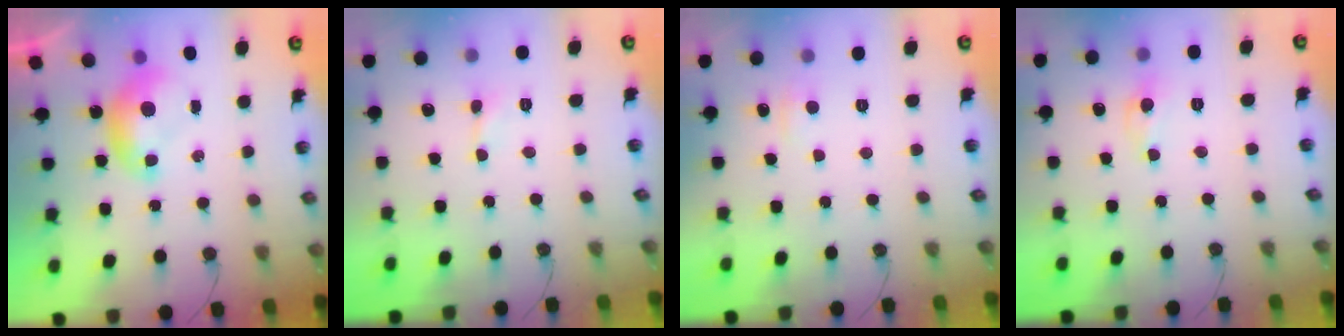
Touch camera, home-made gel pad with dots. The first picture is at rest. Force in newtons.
{"total": 1.3, "press": 1.2, "slide": 0.3}
{"total": 3.0, "press": 3.0, "slide": 0.3}
{"total": 0.0}